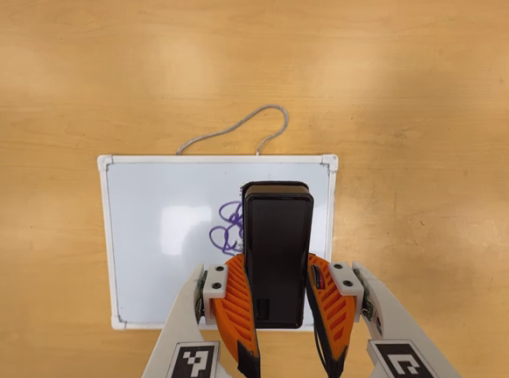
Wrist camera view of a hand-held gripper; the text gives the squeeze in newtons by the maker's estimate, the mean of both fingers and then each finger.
{"total": 10.1, "left": 7.7, "right": 12.5}